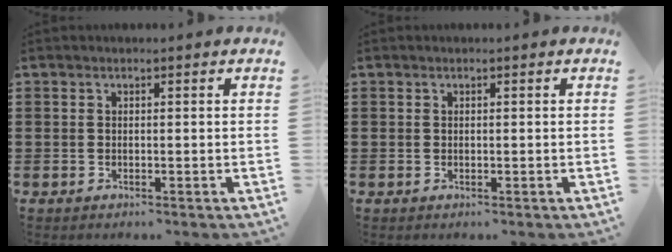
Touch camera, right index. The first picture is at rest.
{"total": 0.0}